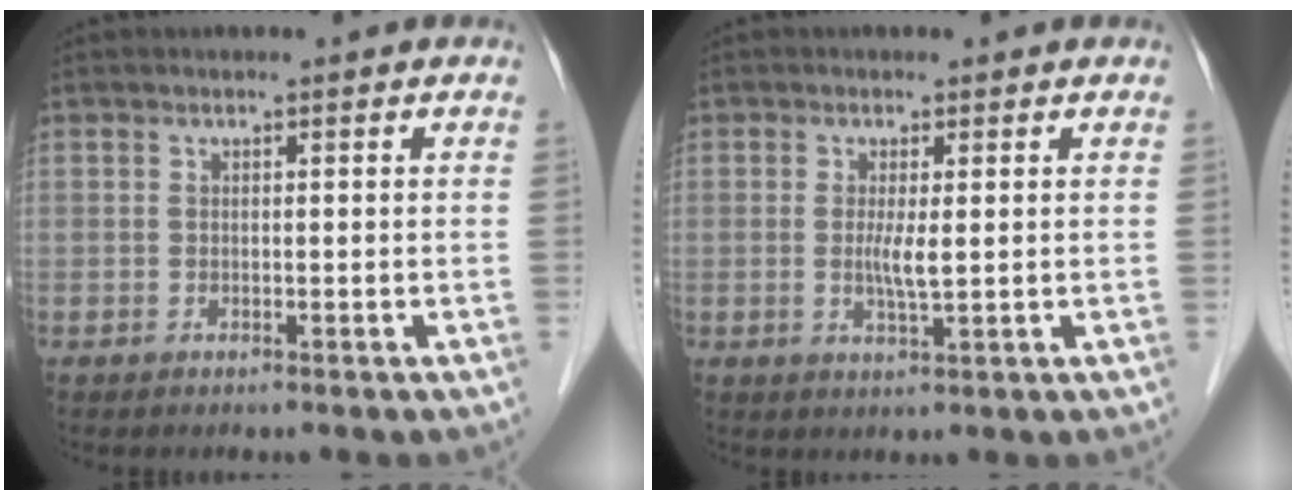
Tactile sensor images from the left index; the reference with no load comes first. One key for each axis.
{"total": 3.0, "fx": 0.2, "fy": 0.3, "fz": 2.9, "tx": -0.062, "ty": -0.006, "tz": 0.006}